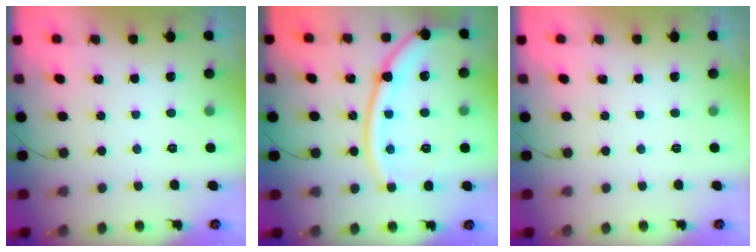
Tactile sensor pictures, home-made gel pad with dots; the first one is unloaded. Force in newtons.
{"total": 16.2, "press": 16.2, "slide": 1.0}
{"total": 0.0}